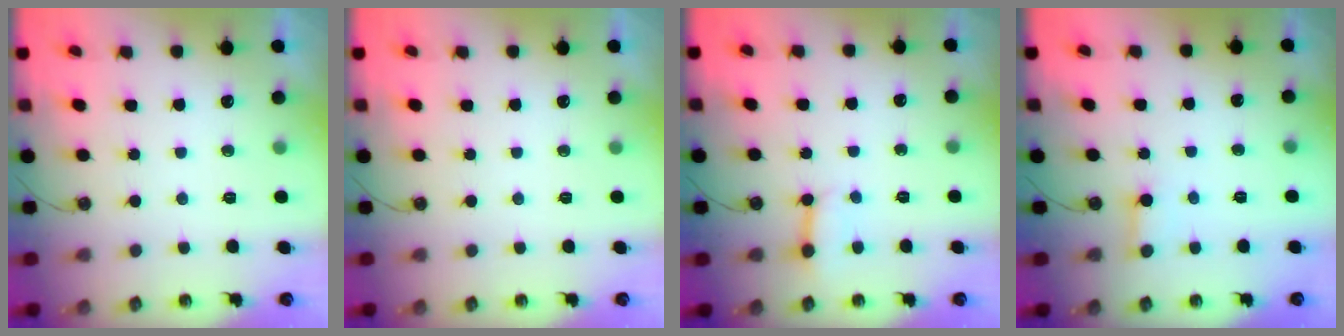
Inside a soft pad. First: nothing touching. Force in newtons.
{"total": 0.0}
{"total": 3.3, "press": 3.3, "slide": 0.5}
{"total": 2.8, "press": 2.8, "slide": 0.3}